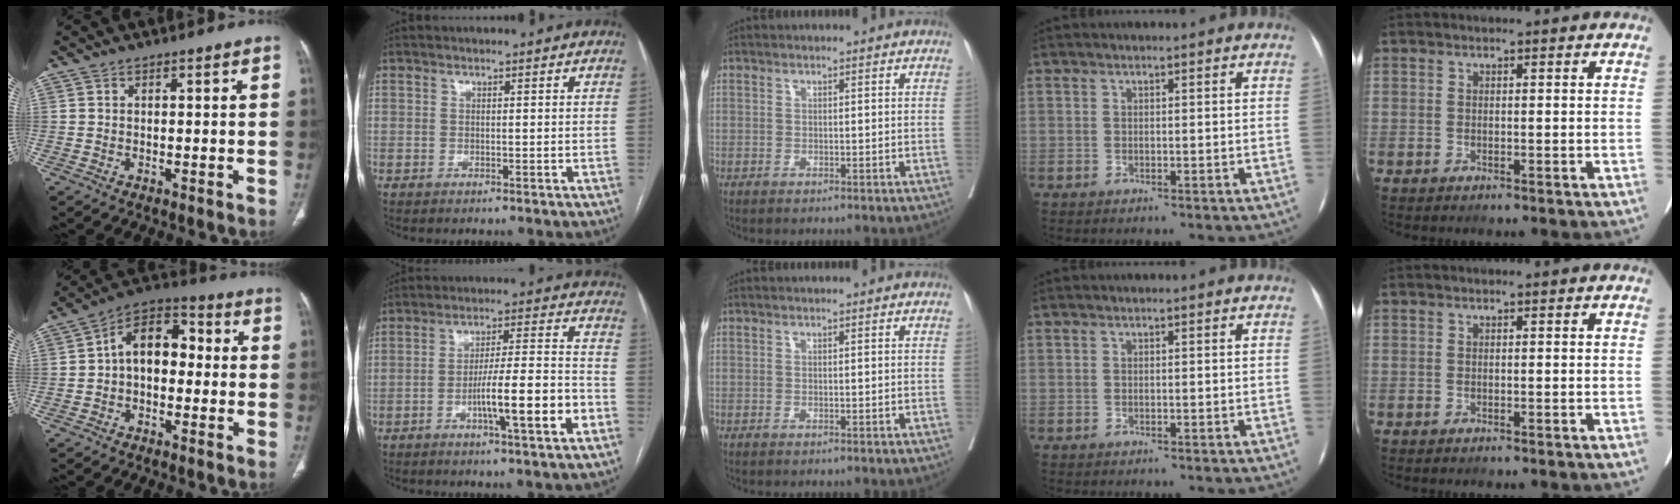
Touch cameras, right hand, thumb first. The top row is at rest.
{"thumb": {"total": 11.1, "force": [0.0, 7.3, 8.3], "torque": [-0.104, 0.039, -0.015]}, "index": {"total": 11.3, "force": [-4.4, 0.3, 10.4], "torque": [-0.166, 0.007, -0.067]}}